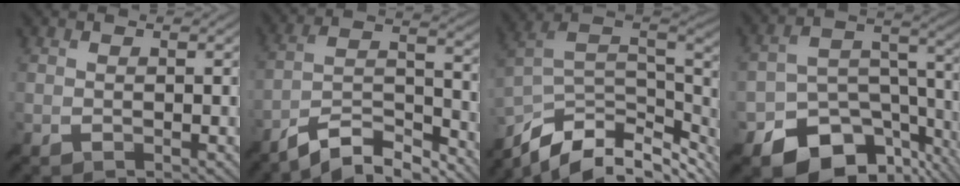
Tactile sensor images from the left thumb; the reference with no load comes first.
{"total": 9.7, "force": [-8.1, 2.2, 4.8], "torque": [-0.087, 0.009, -0.154]}
{"total": 14.7, "force": [-9.0, 7.2, 9.0], "torque": [-0.214, -0.028, -0.142]}
{"total": 15.7, "force": [-10.5, 9.5, 6.6], "torque": [-0.135, -0.049, -0.144]}